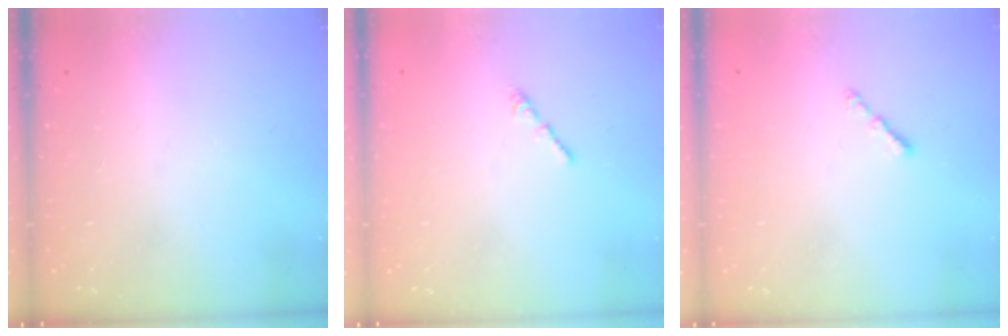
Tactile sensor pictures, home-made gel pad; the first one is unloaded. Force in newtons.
{"total": 0.7, "press": 0.6, "slide": 0.4}
{"total": 1.6, "press": 1.5, "slide": 0.5}